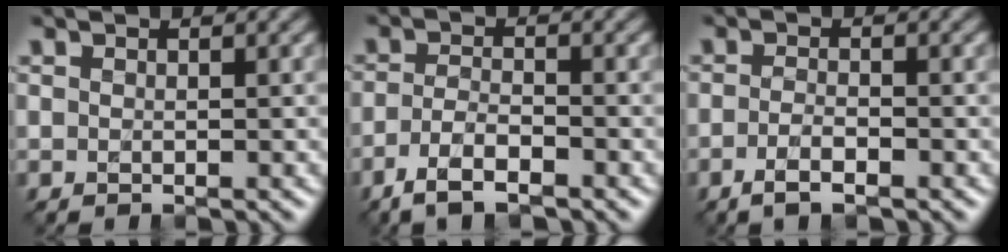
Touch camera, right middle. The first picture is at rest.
{"total": 3.7, "force": [-2.4, 1.2, 2.6], "torque": [-0.055, -0.004, -0.051]}
{"total": 2.2, "force": [-1.2, 0.6, 1.7], "torque": [-0.034, -0.001, -0.025]}